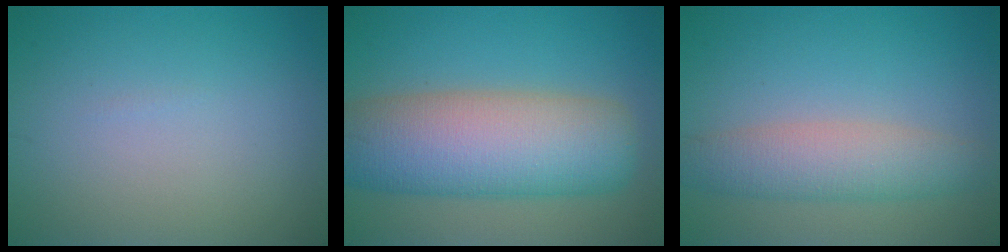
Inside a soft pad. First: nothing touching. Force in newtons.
{"total": 11.0, "press": 11.0, "slide": 0.3}
{"total": 4.4, "press": 4.4, "slide": 0.1}